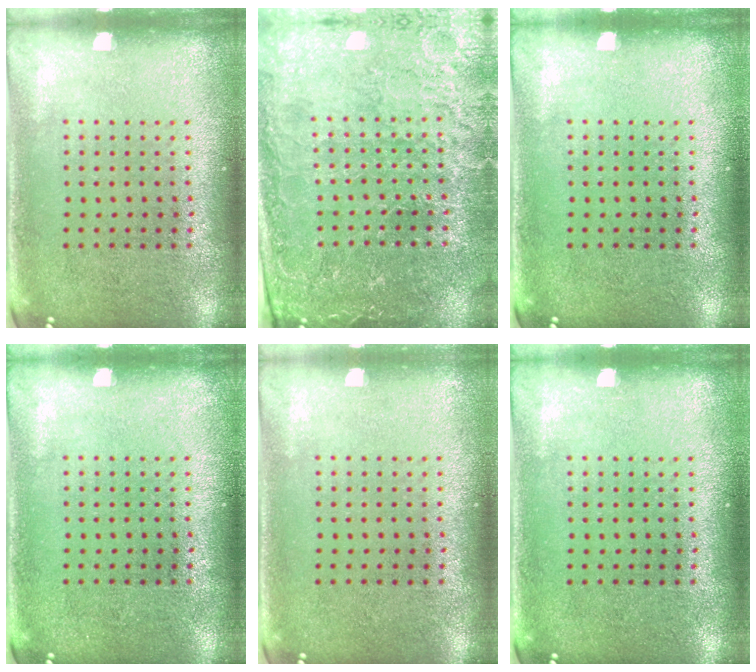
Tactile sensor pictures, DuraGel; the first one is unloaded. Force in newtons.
{"total": 3.7, "press": 3.6, "slide": 1.0}
{"total": 0.0}
{"total": 0.0}
{"total": 0.0}
{"total": 0.0}